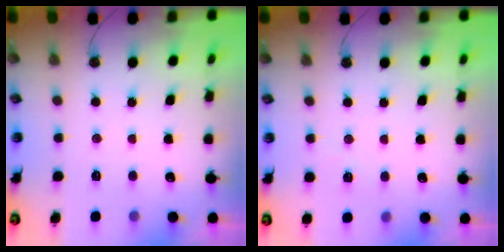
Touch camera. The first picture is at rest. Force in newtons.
{"total": 3.3, "press": 3.3, "slide": 0.4}